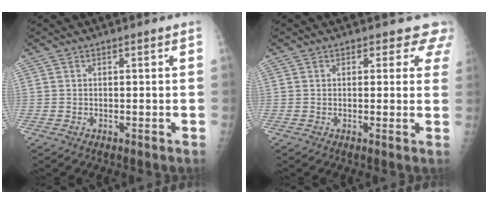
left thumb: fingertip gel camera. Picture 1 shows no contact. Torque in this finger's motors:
{"motor_torque": [0.10, 0.21, -0.07, -0.18, 0.02]}